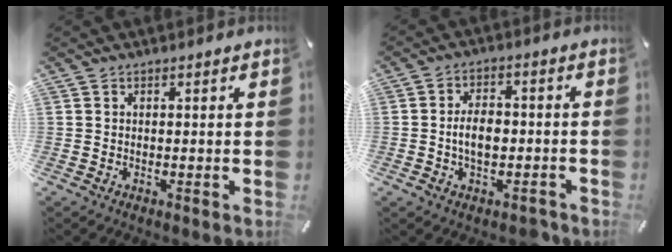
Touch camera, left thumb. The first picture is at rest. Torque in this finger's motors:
{"motor_torque": [0.03, 0.08, 0.53, 0.40, 0.02]}